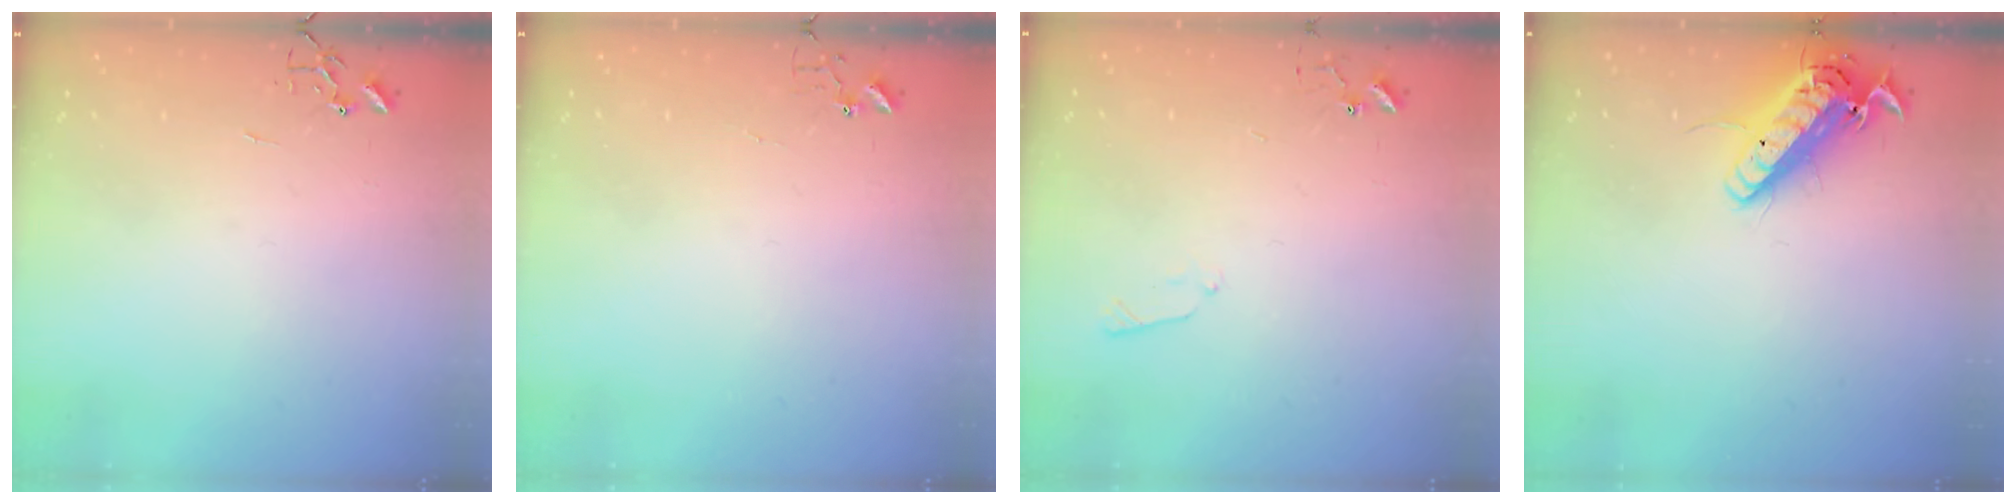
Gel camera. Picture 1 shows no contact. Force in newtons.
{"total": 3.9, "press": 3.9, "slide": 0.3}
{"total": 4.4, "press": 4.4, "slide": 0.5}
{"total": 15.0, "press": 14.7, "slide": 3.0}